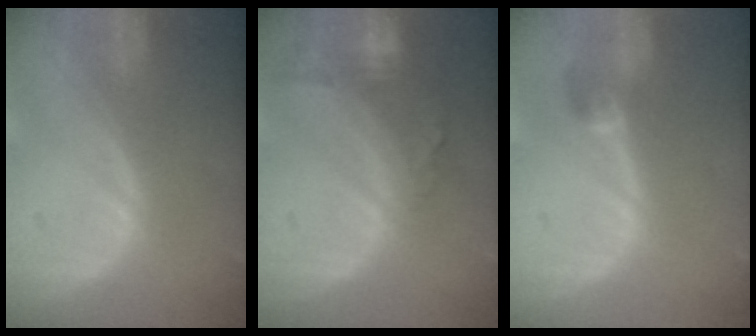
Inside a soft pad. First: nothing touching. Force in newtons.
{"total": 8.0, "press": 7.1, "slide": 3.8}
{"total": 2.7, "press": 2.7, "slide": 0.3}